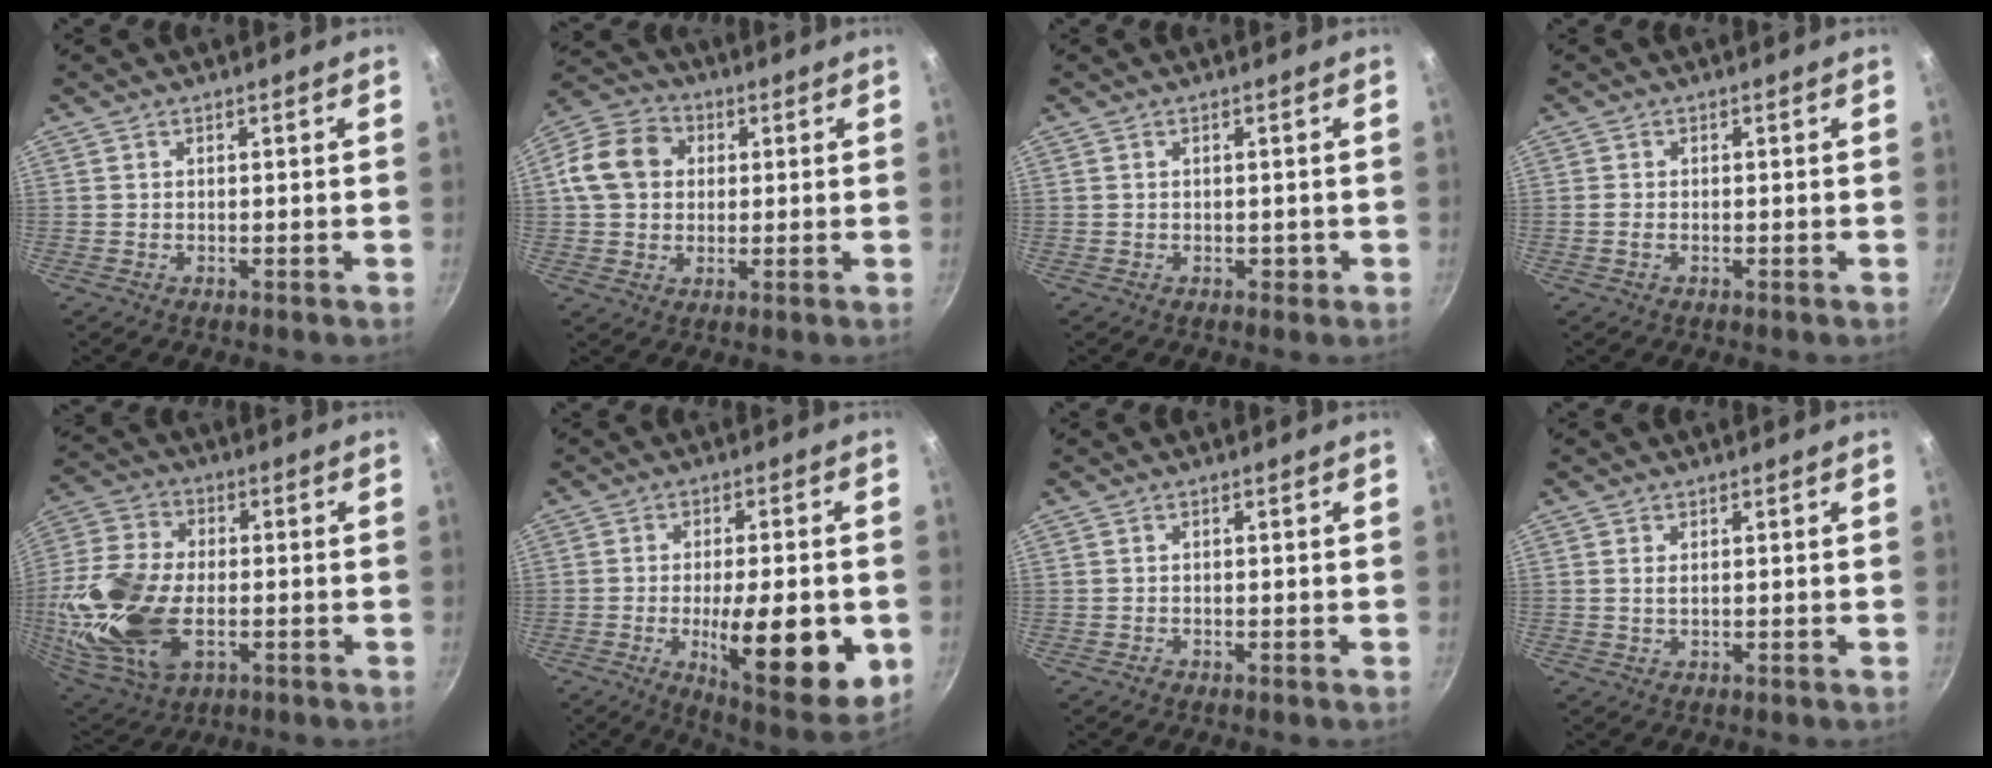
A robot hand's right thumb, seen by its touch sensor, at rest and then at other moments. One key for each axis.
{"total": 11.4, "fx": 1.8, "fy": 9.4, "fz": 6.3, "tx": -0.092, "ty": 0.019, "tz": 0.015}
{"total": 2.2, "fx": -0.9, "fy": 1.5, "fz": 1.3, "tx": 0.000, "ty": 0.010, "tz": -0.008}
{"total": 1.4, "fx": -0.4, "fy": 0.9, "fz": 1.0, "tx": -0.021, "ty": 0.003, "tz": -0.009}
{"total": 22.0, "fx": -3.3, "fy": 13.2, "fz": 17.3, "tx": -0.366, "ty": 0.006, "tz": -0.058}
{"total": 18.5, "fx": -4.1, "fy": 5.8, "fz": 17.0, "tx": -0.220, "ty": -0.007, "tz": -0.054}
{"total": 0.5, "fx": -0.4, "fy": 0.3, "fz": 0.1, "tx": -0.004, "ty": 0.005, "tz": -0.006}
{"total": 1.2, "fx": 0.3, "fy": 0.5, "fz": 1.0, "tx": -0.020, "ty": 0.000, "tz": 0.004}